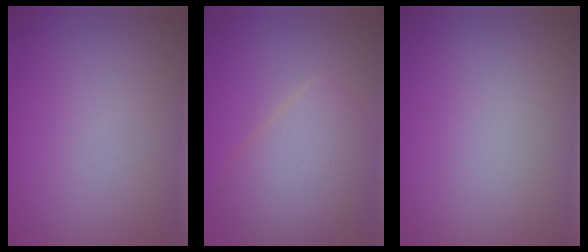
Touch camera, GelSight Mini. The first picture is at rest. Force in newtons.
{"total": 5.0, "press": 5.0, "slide": 0.2}
{"total": 0.0}